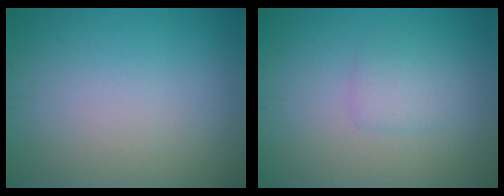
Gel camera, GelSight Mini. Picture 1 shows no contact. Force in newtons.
{"total": 1.8, "press": 1.8, "slide": 0.1}